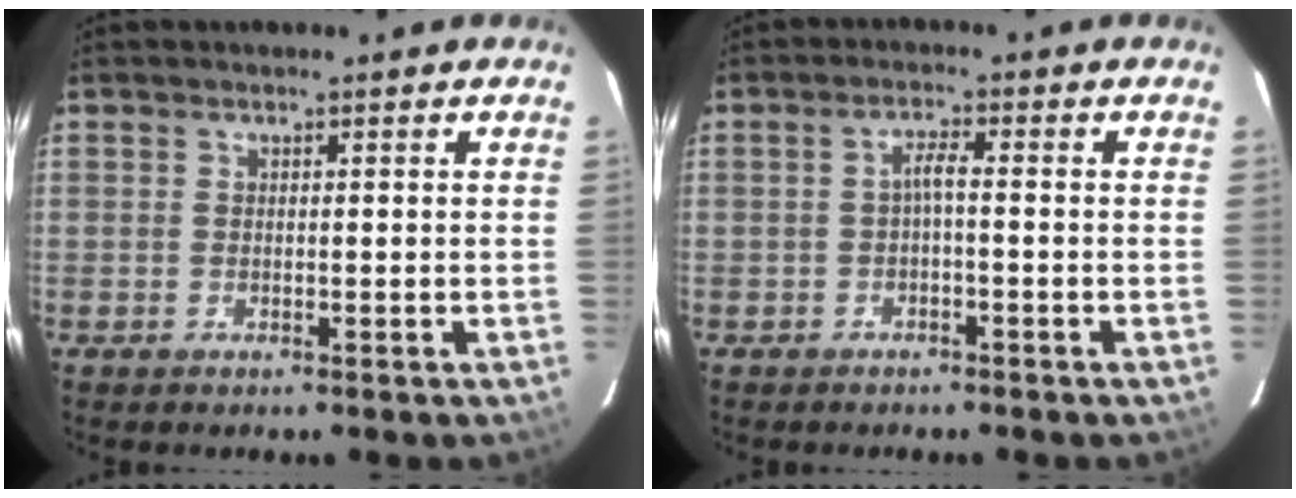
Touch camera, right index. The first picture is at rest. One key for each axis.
{"total": 2.0, "fx": -0.8, "fy": 0.1, "fz": 1.8, "tx": -0.037, "ty": 0.006, "tz": -0.014}